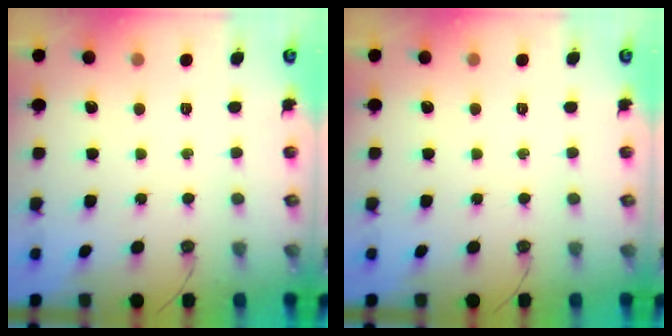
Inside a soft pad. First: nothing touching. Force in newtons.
{"total": 0.0}